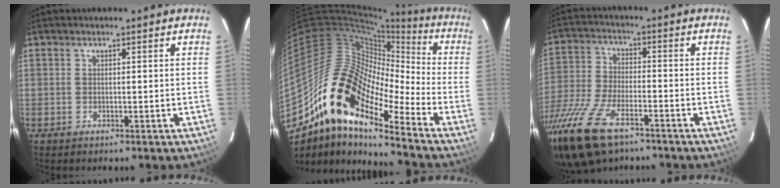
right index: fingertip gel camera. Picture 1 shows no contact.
{"total": 17.8, "force": [-11.3, 6.2, 12.3], "torque": [-0.198, -0.006, -0.233]}
{"total": 19.6, "force": [-13.3, 8.0, 12.0], "torque": [-0.280, -0.048, -0.250]}